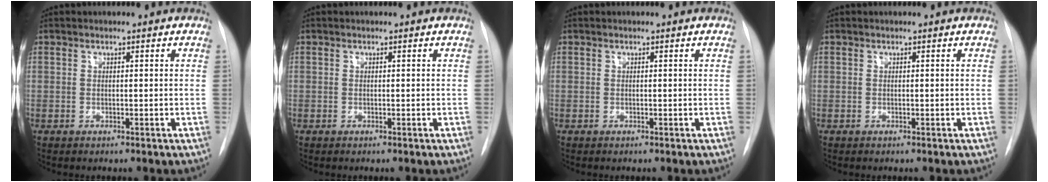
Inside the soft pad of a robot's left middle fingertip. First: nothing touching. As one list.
[{"total": 0.0}, {"total": 0.0}, {"total": 0.0}]